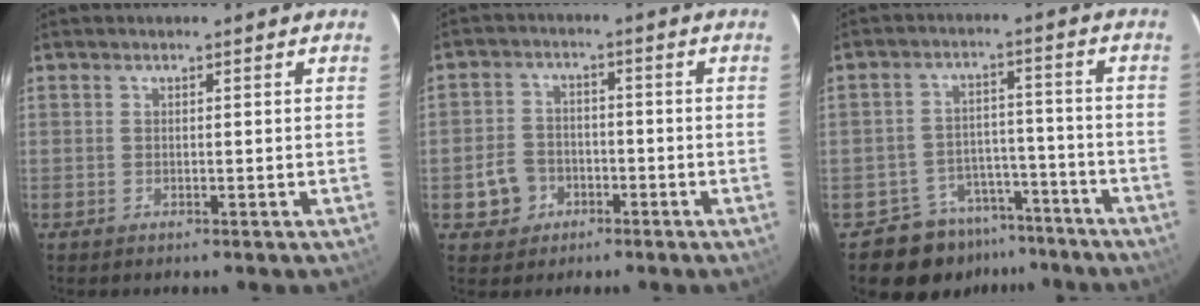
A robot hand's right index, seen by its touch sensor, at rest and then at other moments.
{"total": 6.1, "force": [-2.4, 5.4, 1.5], "torque": [-0.048, 0.021, -0.031]}
{"total": 9.3, "force": [-7.1, 5.9, 1.2], "torque": [-0.029, 0.033, -0.093]}